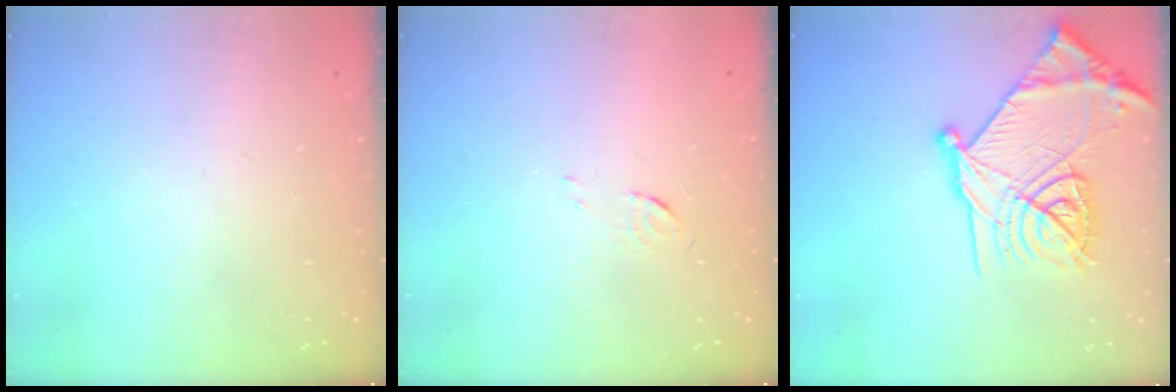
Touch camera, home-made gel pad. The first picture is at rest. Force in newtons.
{"total": 3.3, "press": 3.3, "slide": 0.4}
{"total": 23.6, "press": 23.5, "slide": 2.1}